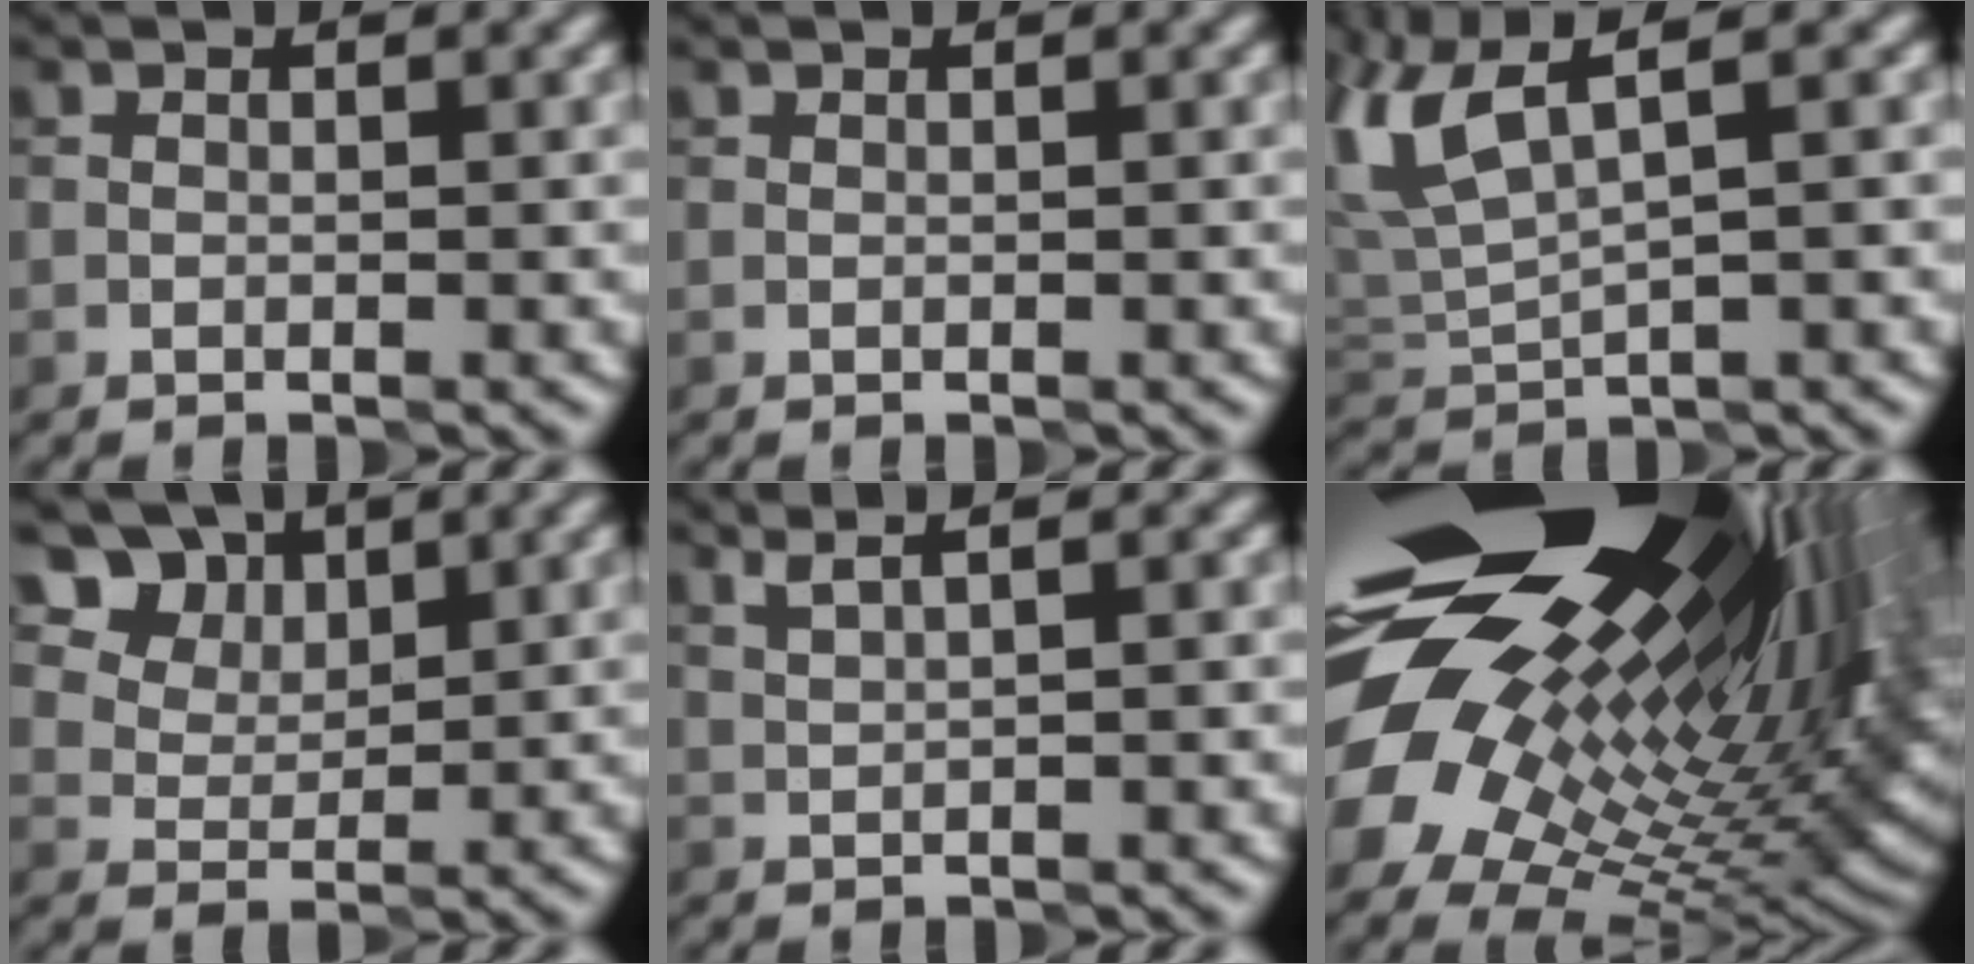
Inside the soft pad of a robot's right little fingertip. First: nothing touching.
{"total": 0.0}
{"total": 6.2, "force": [2.8, 2.1, 5.2], "torque": [-0.129, 0.021, 0.054]}
{"total": 8.7, "force": [5.6, 5.6, 3.7], "torque": [-0.090, 0.004, 0.101]}
{"total": 2.5, "force": [1.7, 0.6, 1.7], "torque": [-0.023, 0.012, 0.019]}
{"total": 21.3, "force": [6.7, 11.4, 16.7], "torque": [-0.299, 0.016, 0.108]}